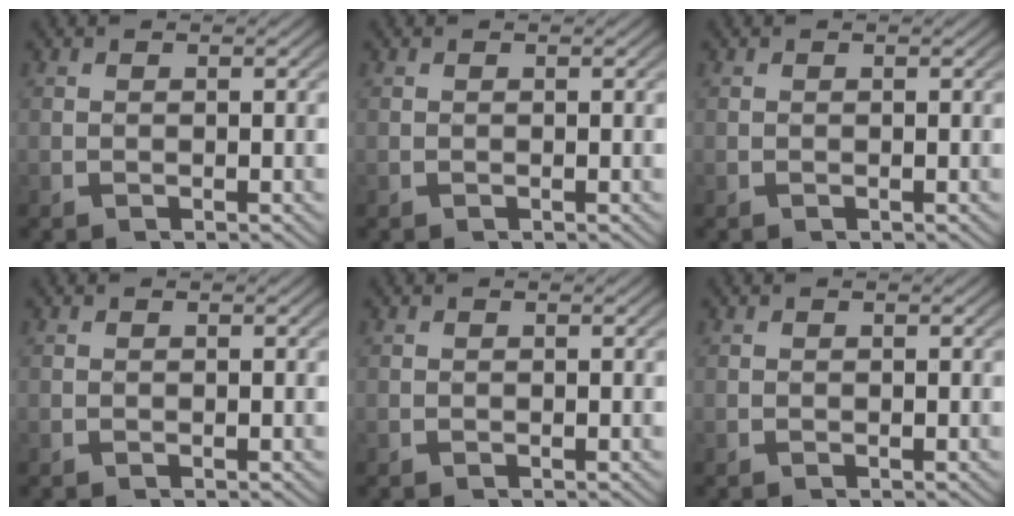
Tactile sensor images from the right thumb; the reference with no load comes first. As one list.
[{"total": 0.0}, {"total": 0.0}, {"total": 0.0}, {"total": 0.0}, {"total": 0.0}]